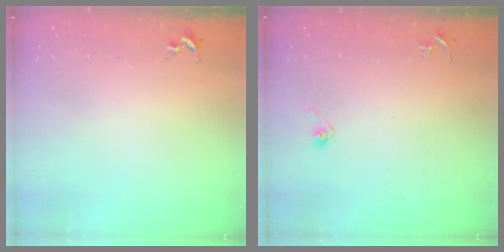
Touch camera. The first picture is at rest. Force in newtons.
{"total": 3.6, "press": 2.9, "slide": 2.1}